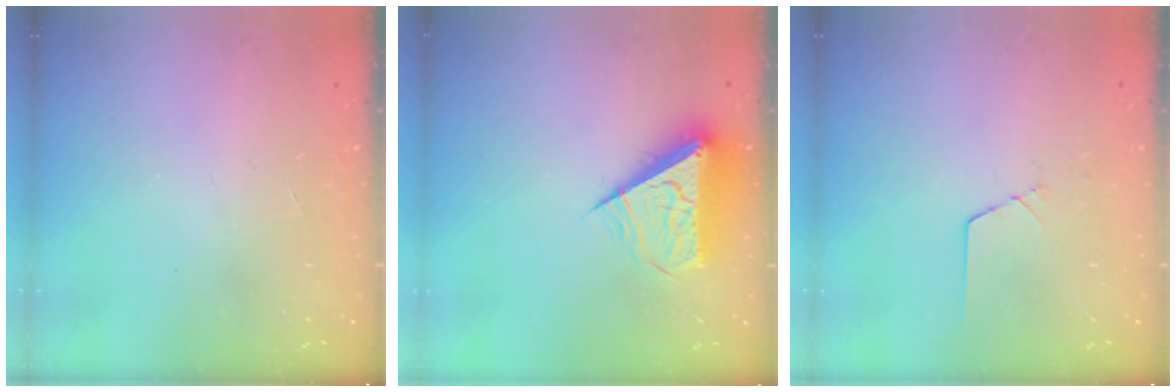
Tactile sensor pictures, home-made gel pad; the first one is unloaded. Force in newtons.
{"total": 8.8, "press": 8.7, "slide": 0.4}
{"total": 1.6, "press": 1.6, "slide": 0.0}